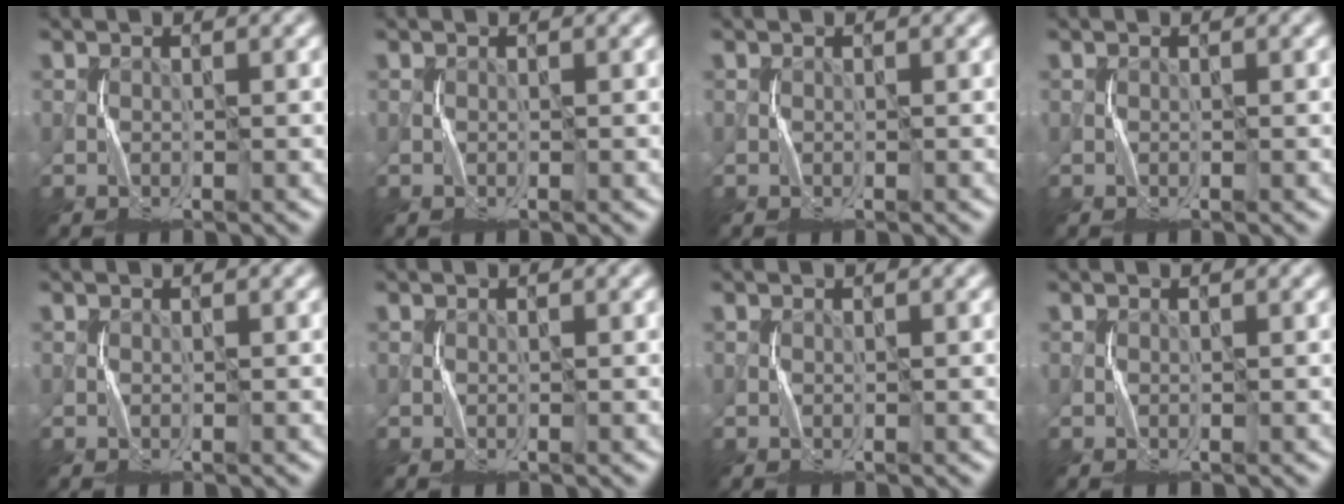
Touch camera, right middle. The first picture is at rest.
{"total": 0.0}
{"total": 0.0}
{"total": 0.0}
{"total": 0.0}
{"total": 0.0}
{"total": 0.0}
{"total": 0.0}